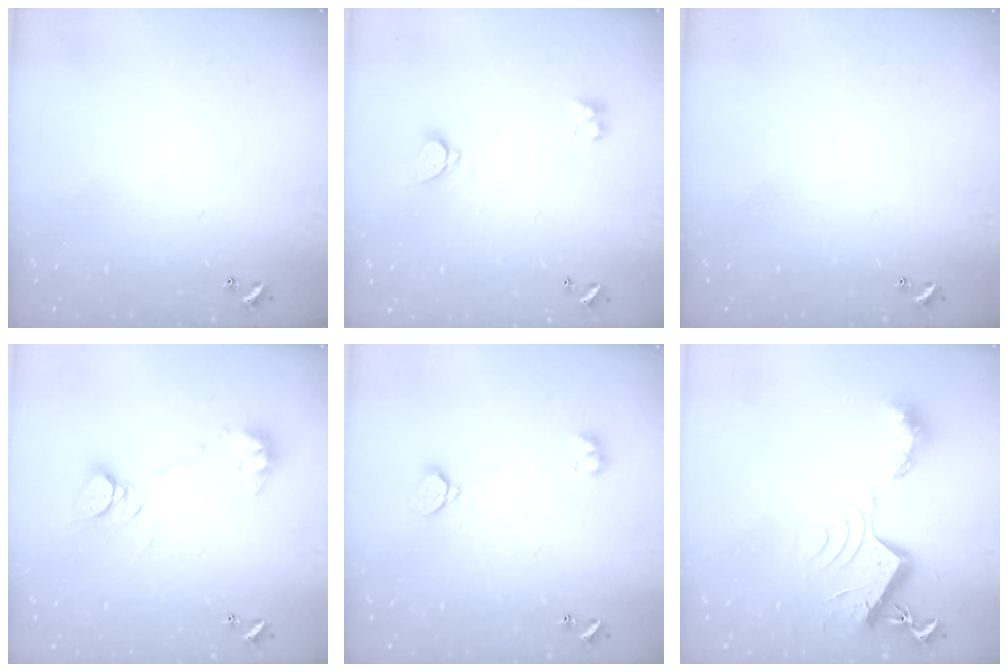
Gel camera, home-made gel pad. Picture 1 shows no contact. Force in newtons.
{"total": 2.3, "press": 2.2, "slide": 0.7}
{"total": 0.0}
{"total": 9.7, "press": 9.6, "slide": 0.9}
{"total": 2.4, "press": 2.3, "slide": 0.8}
{"total": 8.5, "press": 8.5, "slide": 0.9}